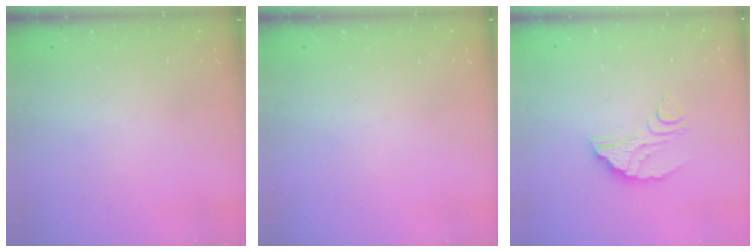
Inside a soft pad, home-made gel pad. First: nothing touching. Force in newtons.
{"total": 0.0}
{"total": 6.5, "press": 6.4, "slide": 0.6}